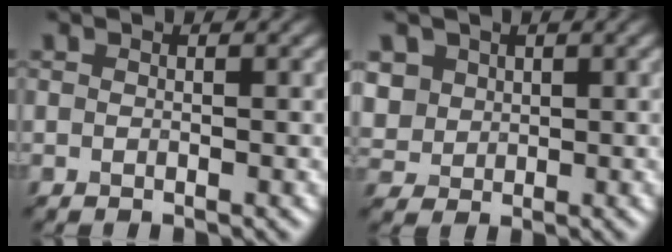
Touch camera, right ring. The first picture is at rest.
{"total": 2.4, "force": [1.4, 1.9, -0.1], "torque": [-0.030, 0.009, 0.056]}